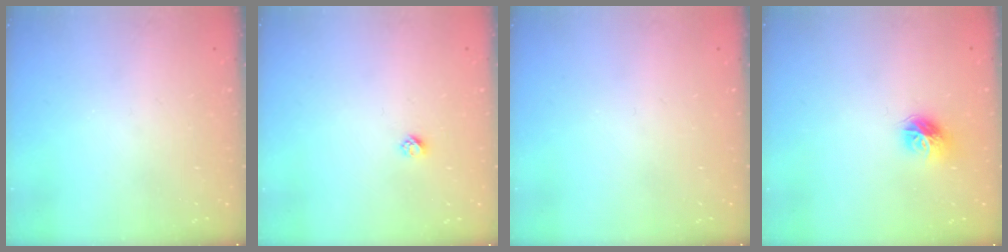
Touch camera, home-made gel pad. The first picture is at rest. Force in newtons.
{"total": 2.4, "press": 2.4, "slide": 0.2}
{"total": 0.0}
{"total": 9.4, "press": 9.4, "slide": 0.5}